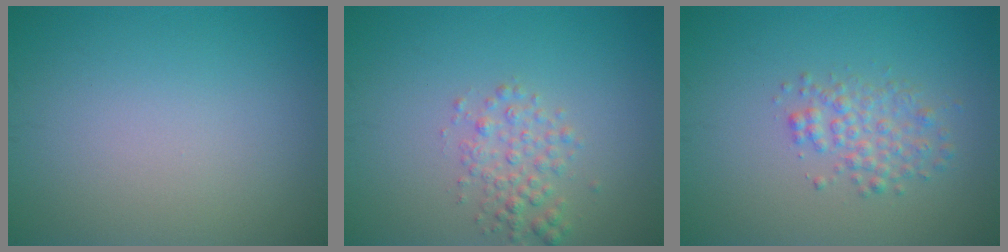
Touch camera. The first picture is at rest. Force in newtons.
{"total": 2.2, "press": 2.2, "slide": 0.1}
{"total": 2.5, "press": 2.5, "slide": 0.0}